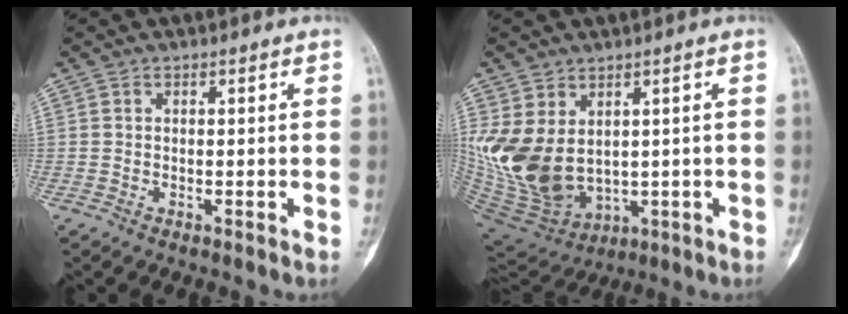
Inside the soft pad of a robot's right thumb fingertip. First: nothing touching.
{"total": 14.7, "force": [1.6, 10.3, 10.3], "torque": [-0.201, -0.015, 0.067]}